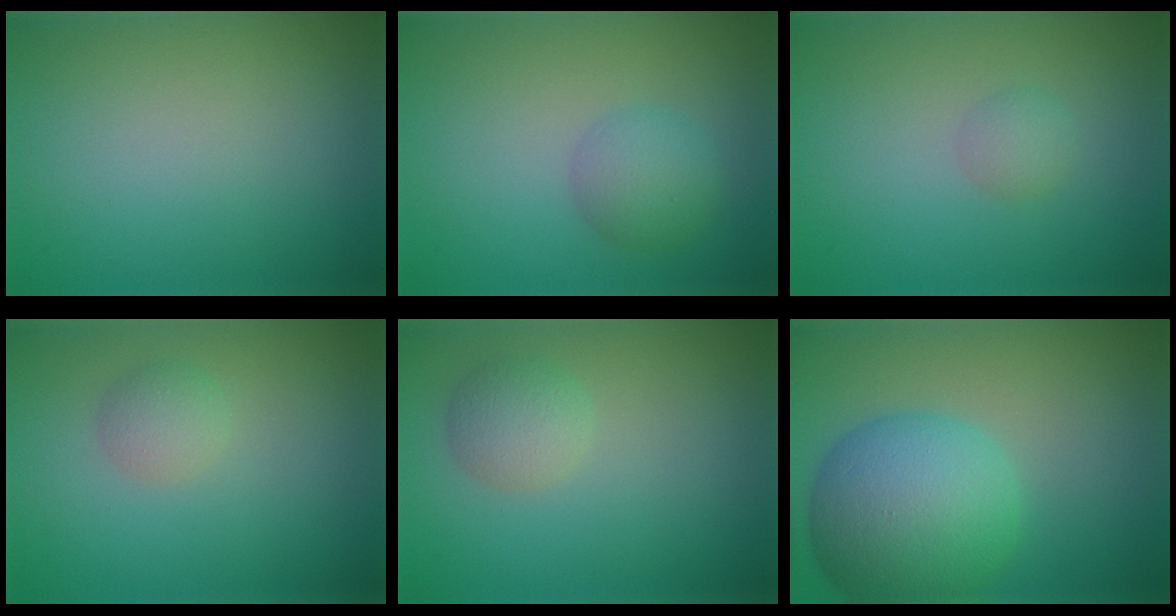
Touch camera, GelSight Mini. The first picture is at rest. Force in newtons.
{"total": 2.9, "press": 2.9, "slide": 0.1}
{"total": 1.3, "press": 1.3, "slide": 0.1}
{"total": 1.7, "press": 1.7, "slide": 0.0}
{"total": 2.4, "press": 2.4, "slide": 0.1}
{"total": 10.5, "press": 10.4, "slide": 0.3}